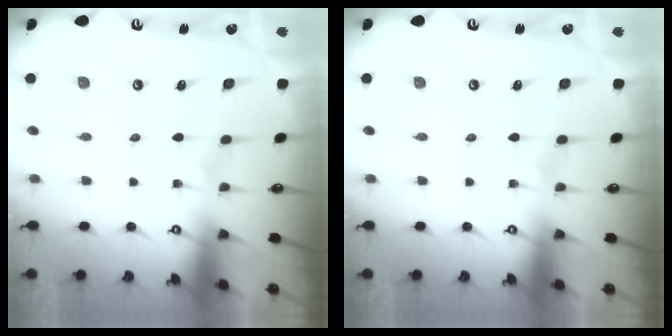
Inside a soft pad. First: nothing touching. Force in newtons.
{"total": 0.0}